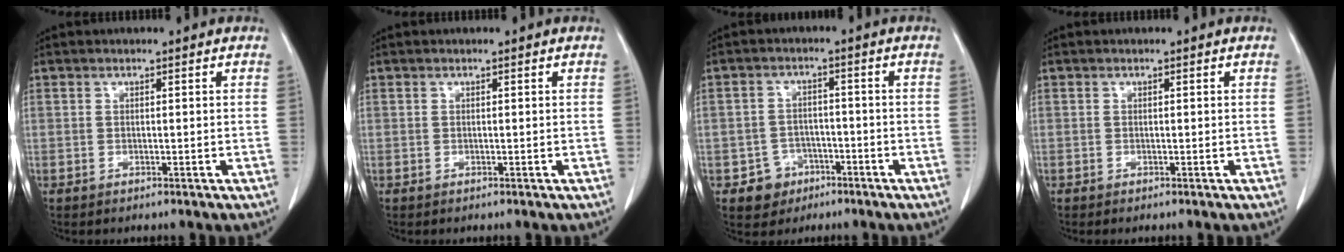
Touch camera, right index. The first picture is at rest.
{"total": 0.0}
{"total": 5.0, "force": [-2.5, 4.3, 0.4], "torque": [-0.001, 0.015, -0.035]}
{"total": 0.0}